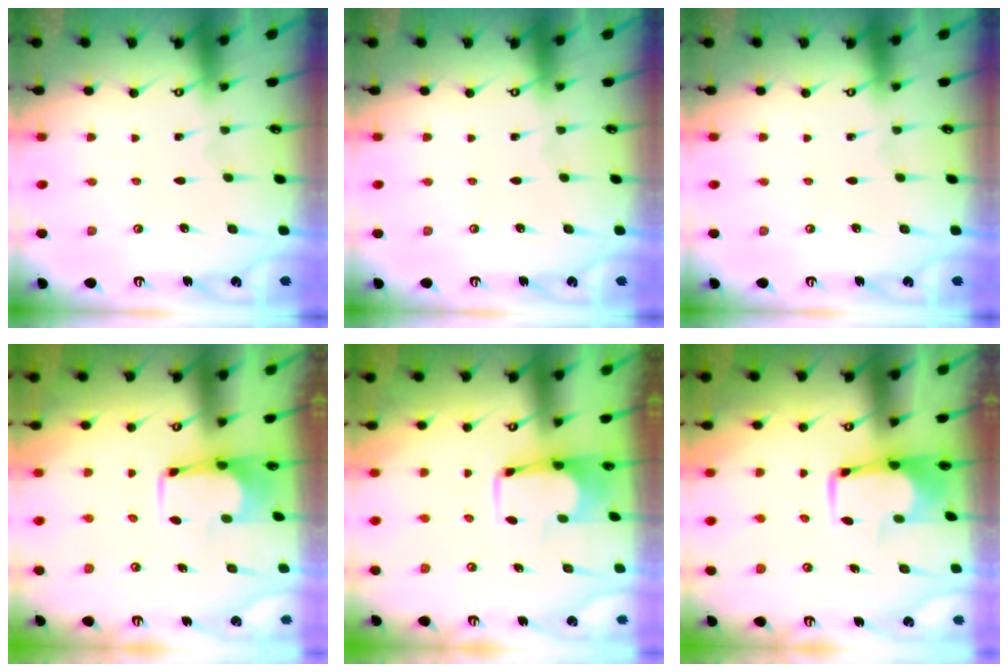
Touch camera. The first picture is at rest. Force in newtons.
{"total": 0.0}
{"total": 0.0}
{"total": 0.0}
{"total": 3.7, "press": 3.7, "slide": 0.2}
{"total": 1.5, "press": 1.5, "slide": 0.4}